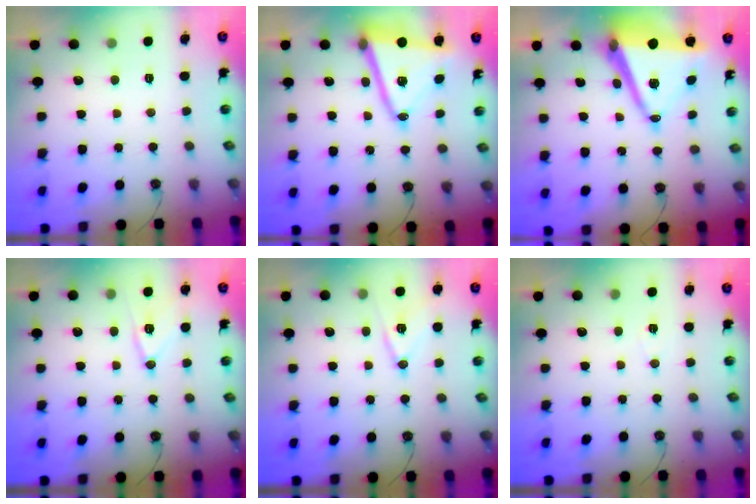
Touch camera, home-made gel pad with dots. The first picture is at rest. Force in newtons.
{"total": 16.9, "press": 16.7, "slide": 2.4}
{"total": 16.1, "press": 15.7, "slide": 3.9}
{"total": 11.5, "press": 11.3, "slide": 2.2}
{"total": 11.7, "press": 11.3, "slide": 2.7}
{"total": 4.7, "press": 3.8, "slide": 2.8}